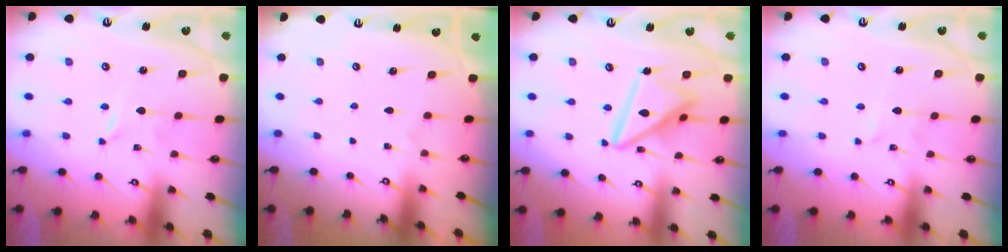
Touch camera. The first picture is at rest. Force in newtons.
{"total": 0.0}
{"total": 16.7, "press": 16.6, "slide": 1.6}
{"total": 1.9, "press": 1.9, "slide": 0.3}